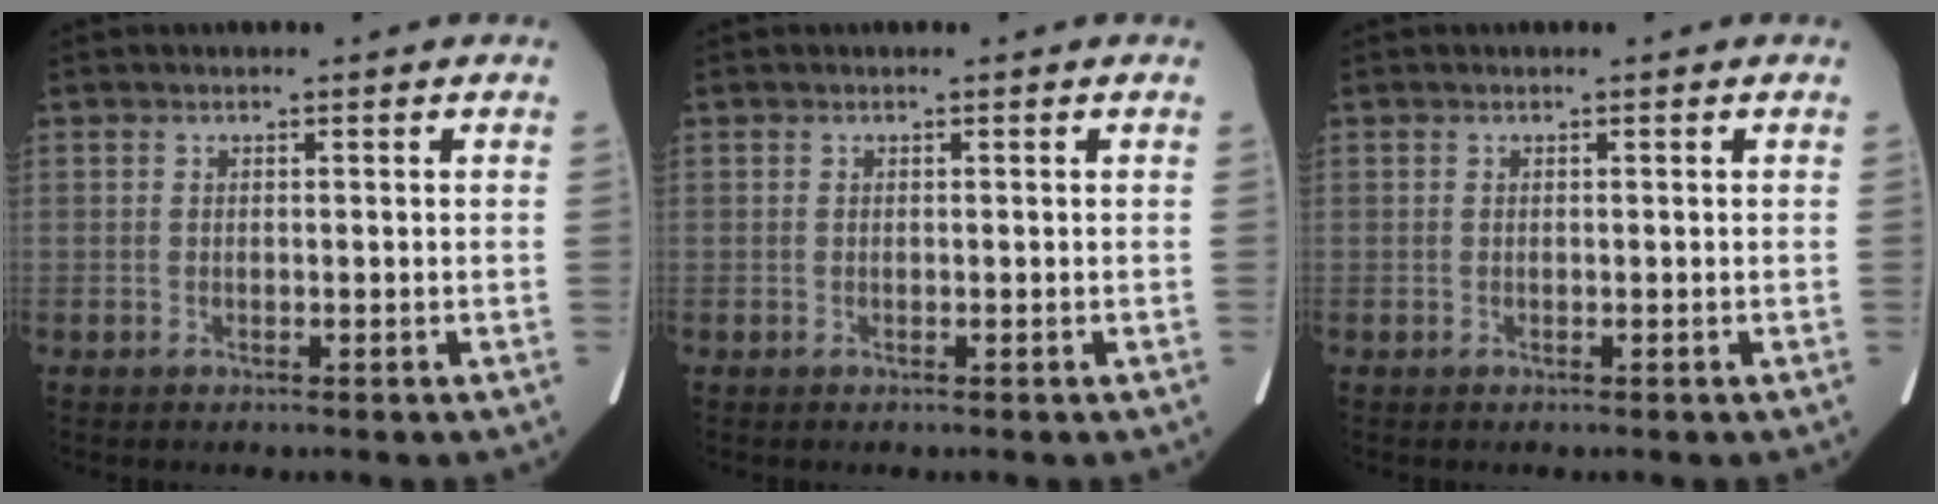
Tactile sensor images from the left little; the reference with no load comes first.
{"total": 0.0}
{"total": 0.0}